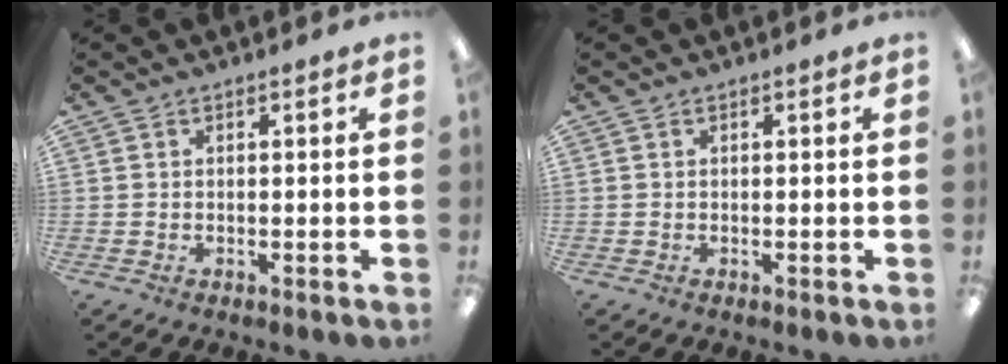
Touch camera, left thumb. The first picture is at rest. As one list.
[{"total": 0.0}]